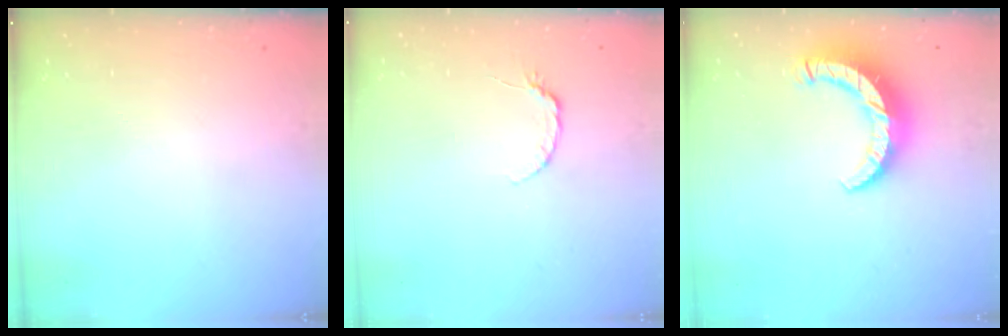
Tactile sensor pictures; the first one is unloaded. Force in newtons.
{"total": 4.0, "press": 4.0, "slide": 0.5}
{"total": 9.9, "press": 9.8, "slide": 0.9}